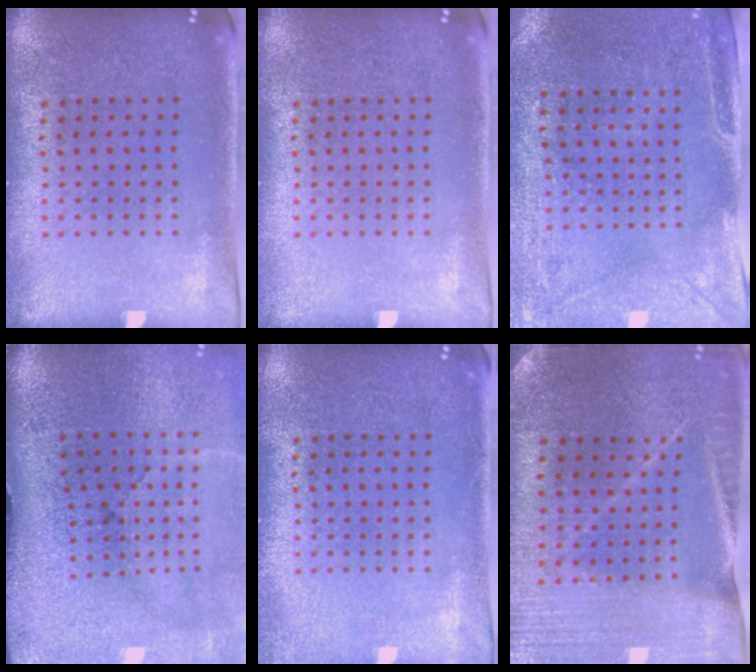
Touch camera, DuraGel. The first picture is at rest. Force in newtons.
{"total": 0.0}
{"total": 3.1, "press": 2.5, "slide": 1.8}
{"total": 5.1, "press": 4.0, "slide": 3.2}
{"total": 1.1, "press": 1.1, "slide": 0.3}
{"total": 1.7, "press": 1.7, "slide": 0.1}